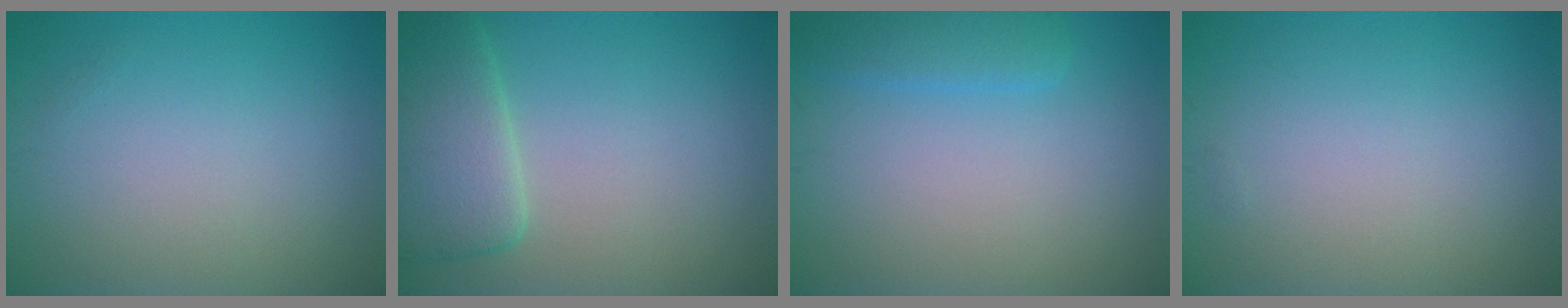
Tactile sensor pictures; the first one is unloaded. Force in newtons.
{"total": 5.0, "press": 4.9, "slide": 0.6}
{"total": 2.2, "press": 2.2, "slide": 0.1}
{"total": 0.0}